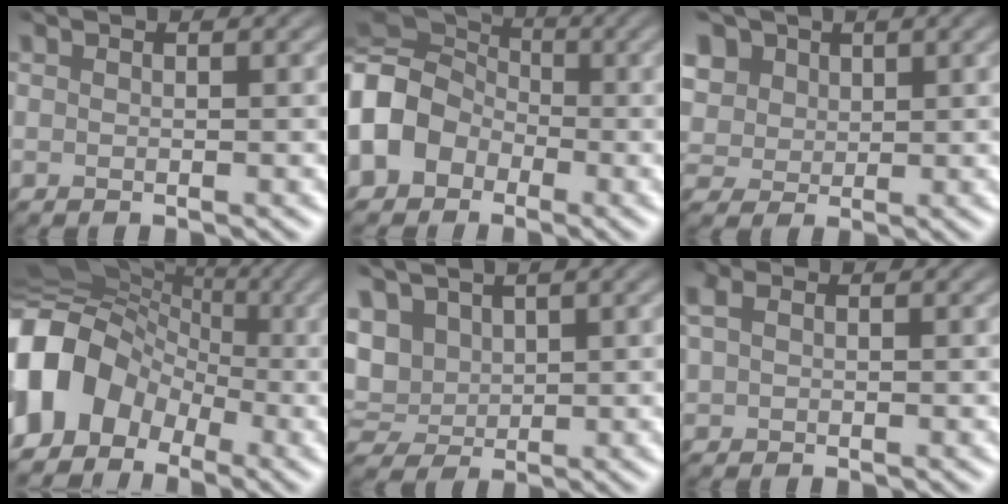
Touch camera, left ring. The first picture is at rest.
{"total": 10.2, "force": [-2.3, 8.6, 5.0], "torque": [-0.121, 0.000, -0.078]}
{"total": 5.2, "force": [2.7, 4.0, 2.0], "torque": [-0.083, 0.007, 0.054]}
{"total": 10.9, "force": [-4.3, 8.5, 5.2], "torque": [-0.119, 0.002, -0.091]}
{"total": 3.2, "force": [1.4, 2.4, 1.5], "torque": [-0.054, 0.003, 0.035]}
{"total": 1.7, "force": [0.6, 1.2, 1.0], "torque": [-0.036, 0.009, 0.025]}